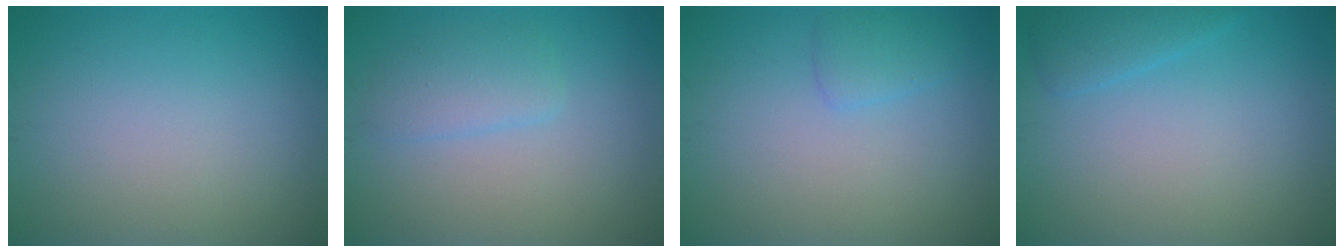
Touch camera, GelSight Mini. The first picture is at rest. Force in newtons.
{"total": 2.1, "press": 2.1, "slide": 0.1}
{"total": 1.5, "press": 1.5, "slide": 0.1}
{"total": 1.7, "press": 1.7, "slide": 0.2}